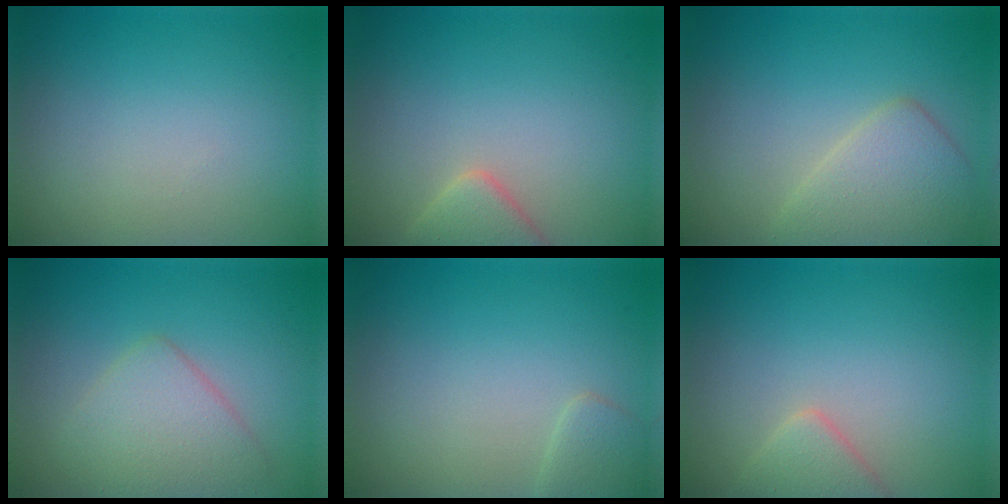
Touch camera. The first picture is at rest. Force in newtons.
{"total": 2.5, "press": 2.5, "slide": 0.2}
{"total": 3.8, "press": 3.7, "slide": 0.3}
{"total": 3.7, "press": 3.7, "slide": 0.0}
{"total": 1.4, "press": 1.4, "slide": 0.1}
{"total": 2.0, "press": 2.0, "slide": 0.1}